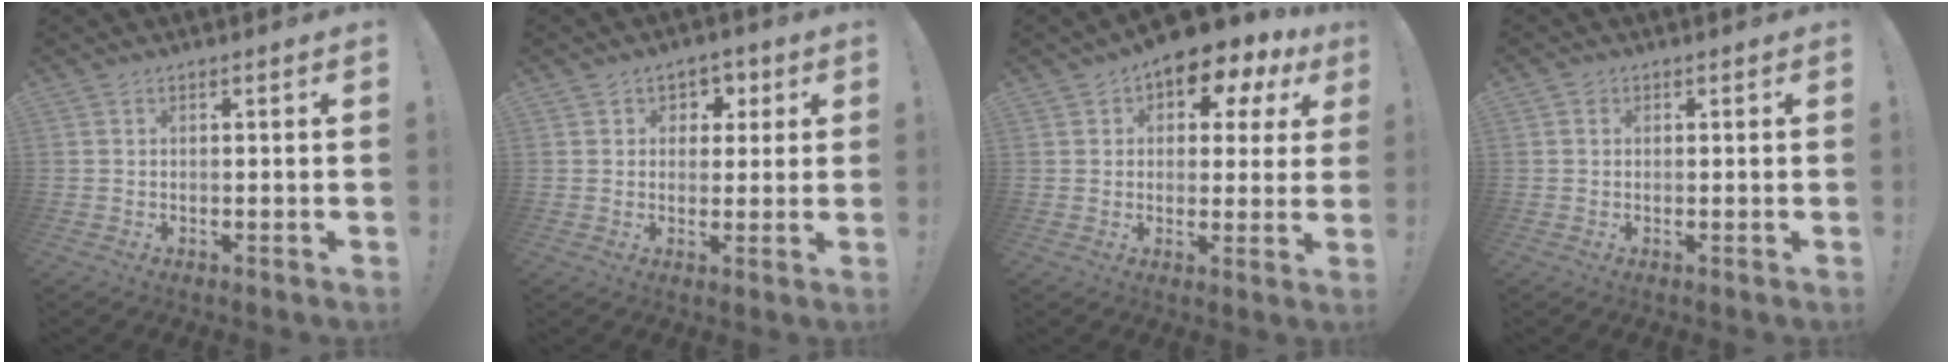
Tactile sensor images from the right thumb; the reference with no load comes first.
{"total": 4.8, "force": [1.5, 4.4, 1.1], "torque": [0.002, -0.008, 0.027]}
{"total": 7.6, "force": [5.5, 4.0, 3.3], "torque": [-0.051, -0.044, 0.099]}
{"total": 1.1, "force": [0.5, 0.9, 0.2], "torque": [-0.001, 0.000, 0.009]}